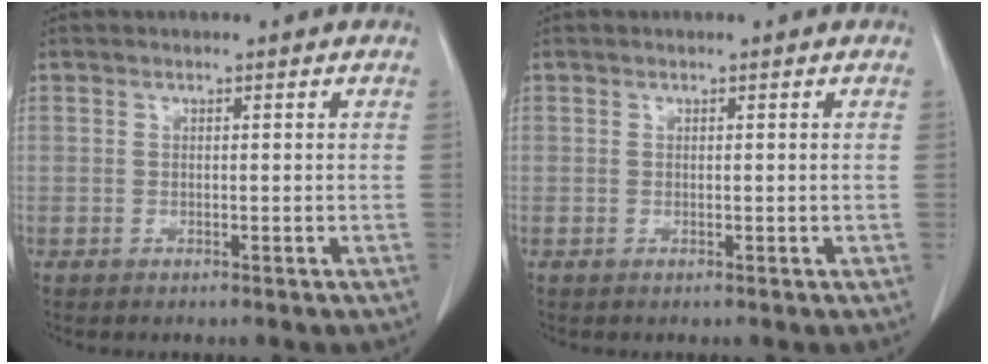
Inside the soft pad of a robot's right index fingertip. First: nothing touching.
{"total": 0.0}